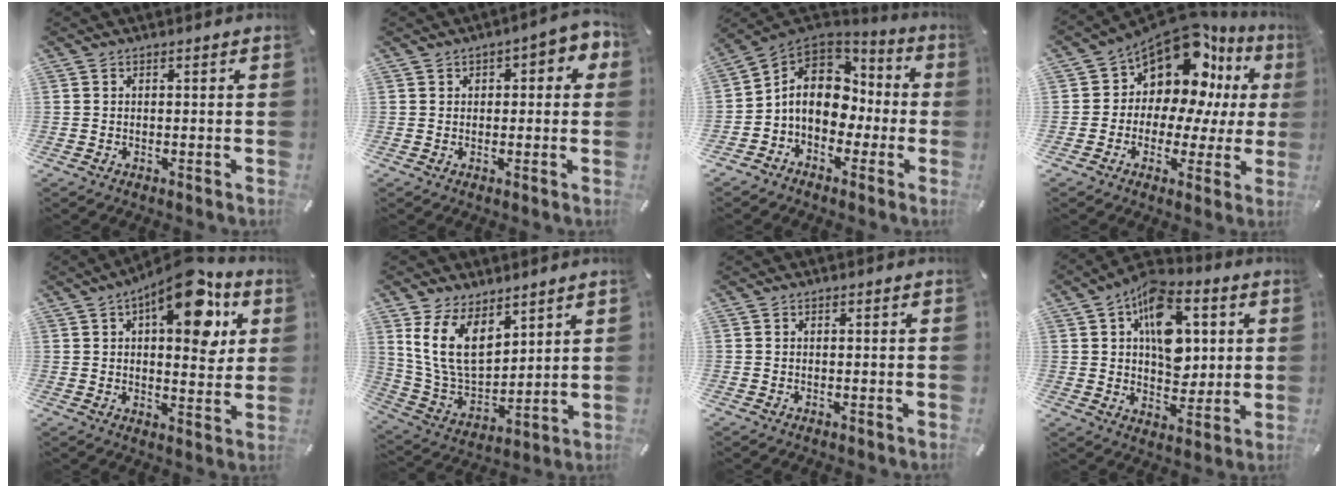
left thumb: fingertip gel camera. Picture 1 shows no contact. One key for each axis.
{"total": 4.0, "fx": 0.7, "fy": 2.5, "fz": 3.0, "tx": -0.036, "ty": 0.003, "tz": 0.005}
{"total": 12.4, "fx": -0.7, "fy": 10.1, "fz": 7.2, "tx": -0.139, "ty": 0.011, "tz": -0.010}
{"total": 12.9, "fx": 8.4, "fy": 7.8, "fz": 5.8, "tx": -0.103, "ty": -0.084, "tz": 0.149}
{"total": 16.7, "fx": 8.5, "fy": 7.1, "fz": 12.6, "tx": -0.173, "ty": -0.040, "tz": 0.134}
{"total": 13.8, "fx": 6.9, "fy": 8.7, "fz": 8.2, "tx": -0.197, "ty": -0.037, "tz": 0.131}
{"total": 0.0}
{"total": 15.3, "fx": 4.1, "fy": 10.3, "fz": 10.6, "tx": -0.142, "ty": -0.006, "tz": 0.073}